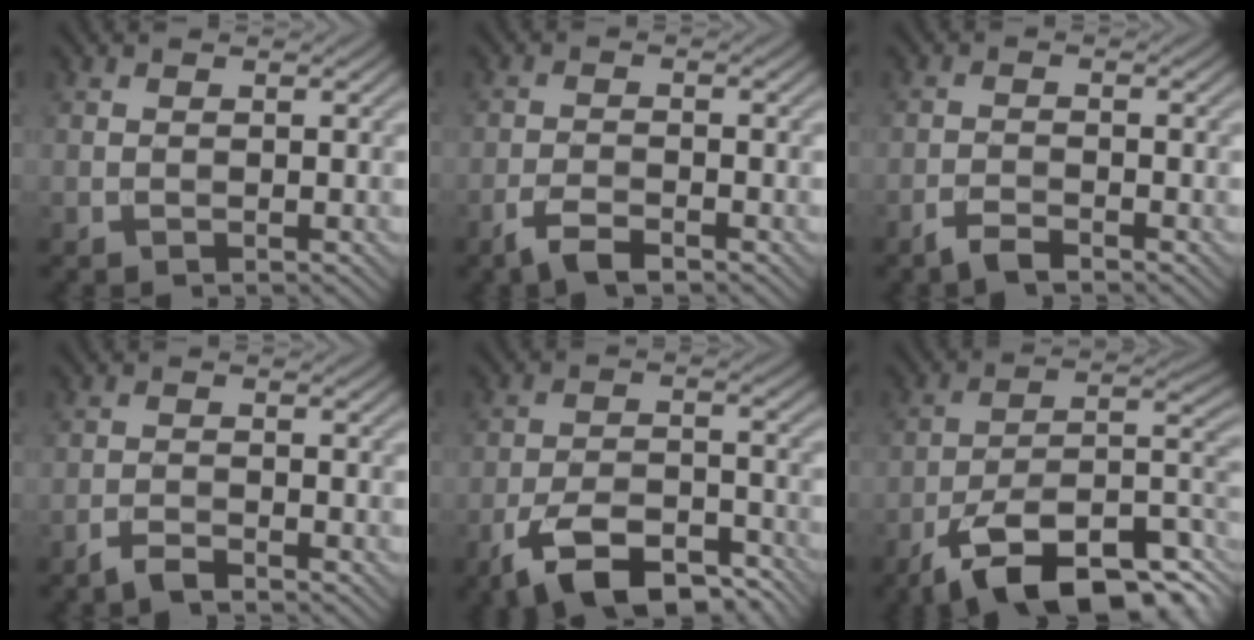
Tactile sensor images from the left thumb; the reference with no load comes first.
{"total": 3.5, "force": [-2.5, 1.0, 2.2], "torque": [-0.050, 0.000, -0.055]}
{"total": 2.4, "force": [-1.9, 0.5, 1.4], "torque": [-0.031, 0.001, -0.044]}
{"total": 2.1, "force": [-1.8, 0.3, 1.1], "torque": [-0.023, 0.002, -0.041]}
{"total": 11.5, "force": [-7.8, 4.7, 7.1], "torque": [-0.122, -0.005, -0.140]}
{"total": 16.6, "force": [-10.8, 6.0, 11.0], "torque": [-0.188, -0.003, -0.188]}